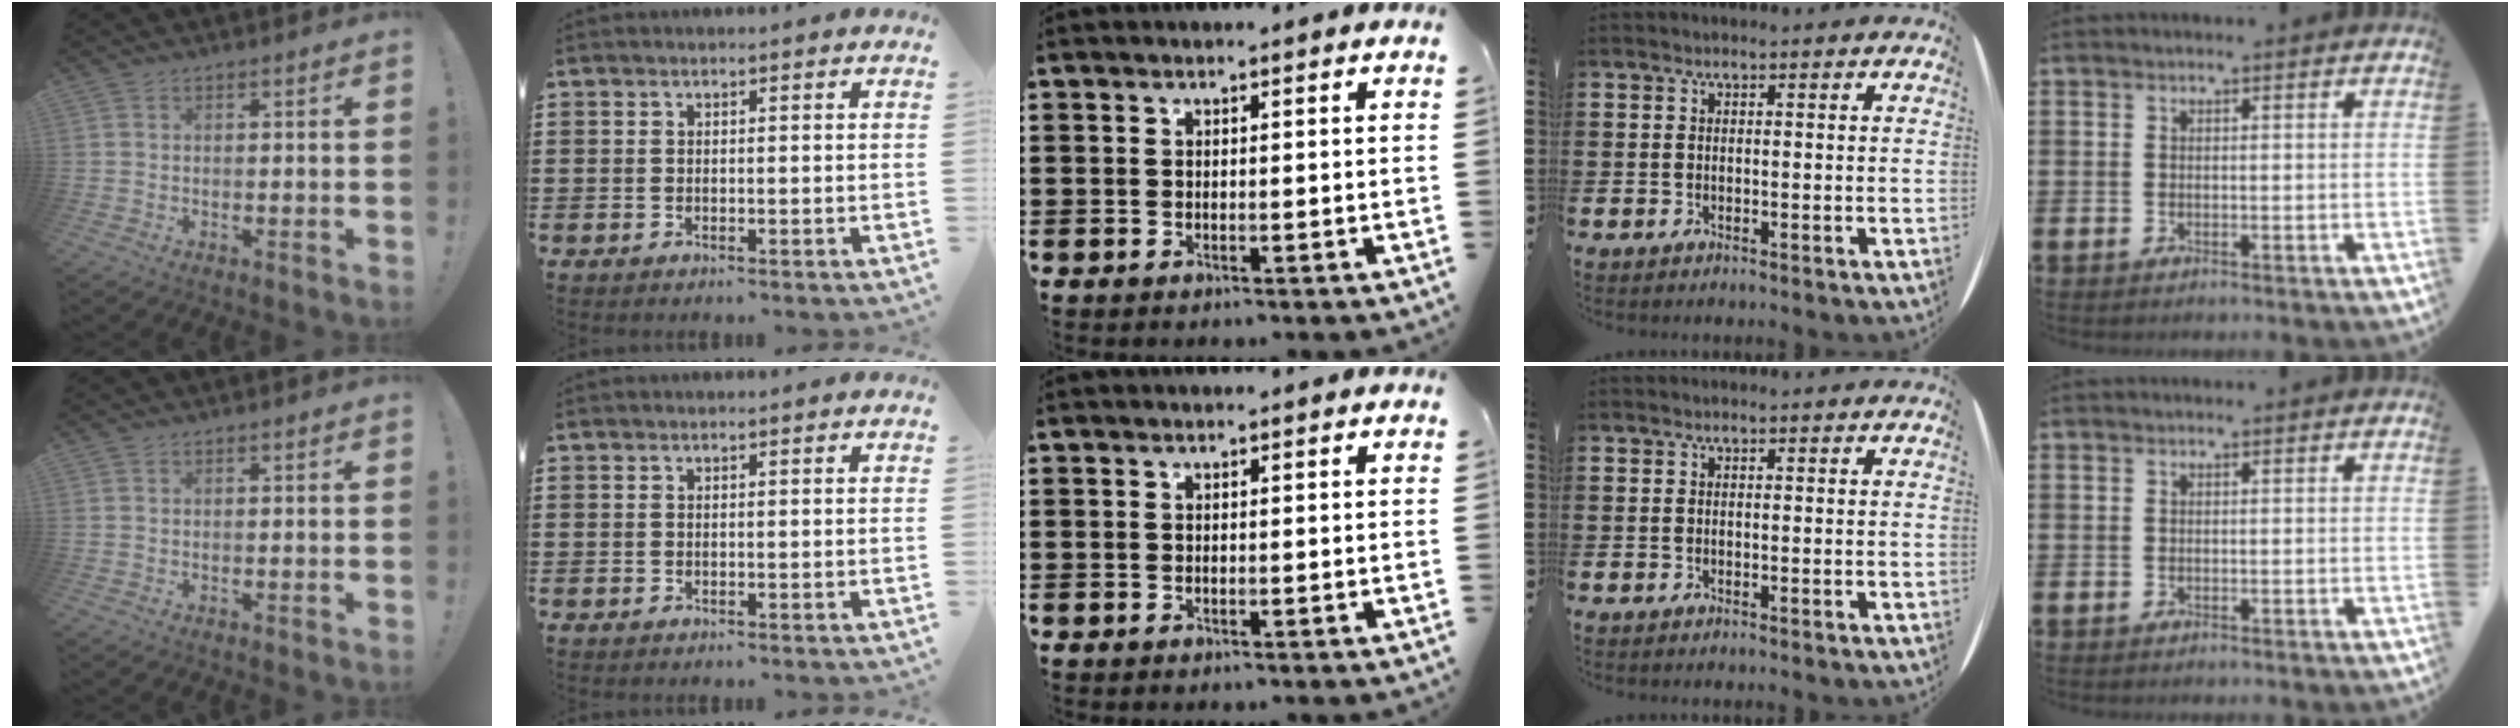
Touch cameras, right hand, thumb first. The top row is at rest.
{}